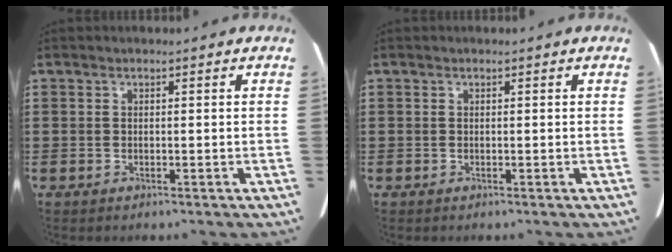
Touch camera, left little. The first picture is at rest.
{"total": 0.0}